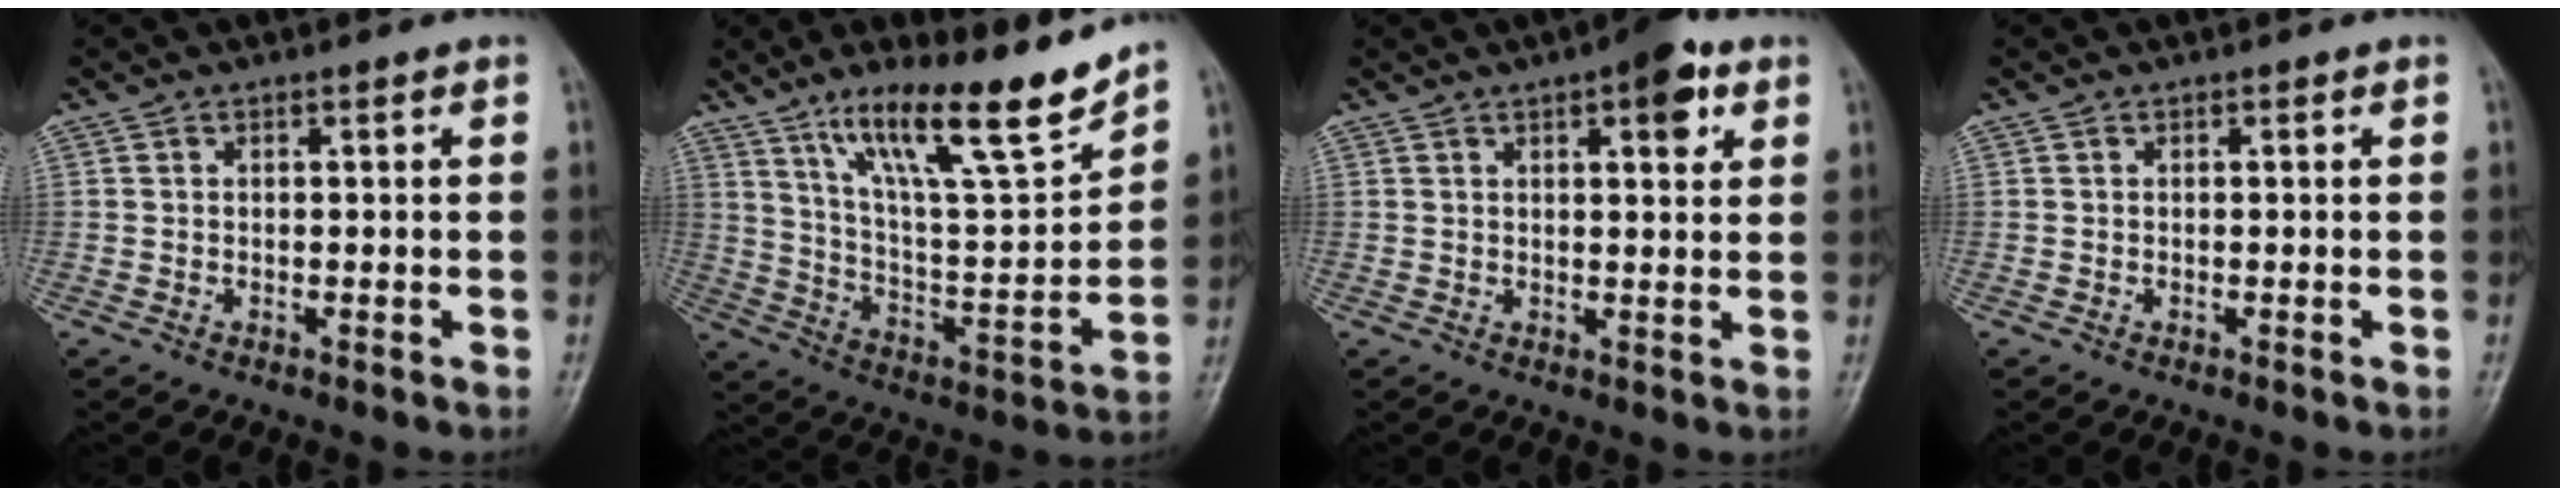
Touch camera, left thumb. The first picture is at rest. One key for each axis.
{"total": 18.6, "fx": 13.4, "fy": 3.5, "fz": 12.4, "tx": -0.175, "ty": -0.077, "tz": 0.234}
{"total": 7.0, "fx": 3.4, "fy": 2.8, "fz": 5.5, "tx": -0.051, "ty": -0.008, "tz": 0.038}
{"total": 0.0}